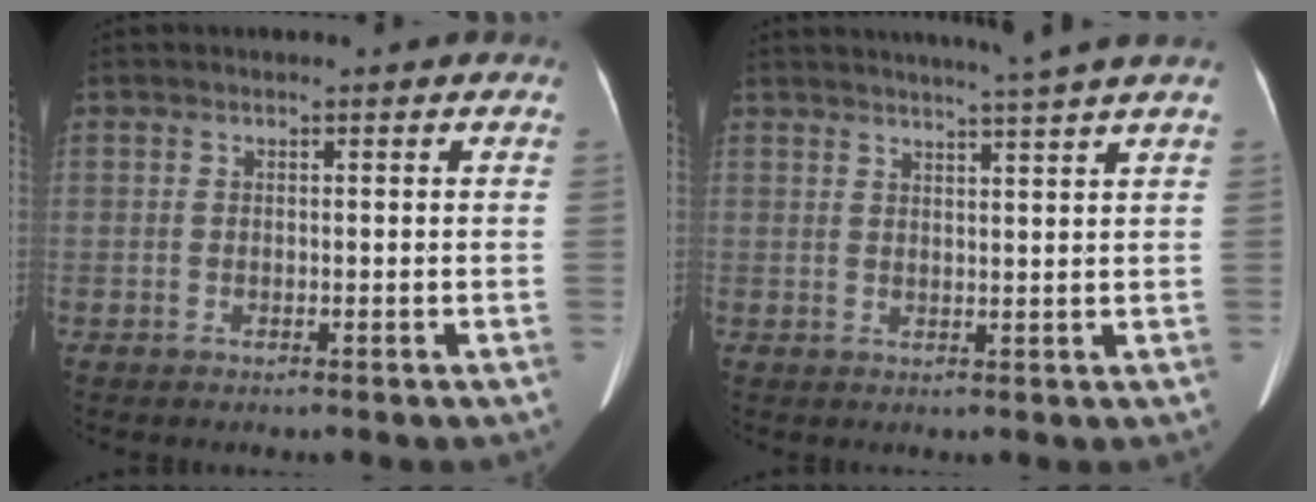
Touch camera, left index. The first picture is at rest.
{"total": 7.0, "force": [6.1, -1.8, 3.0], "torque": [-0.041, 0.001, 0.075]}